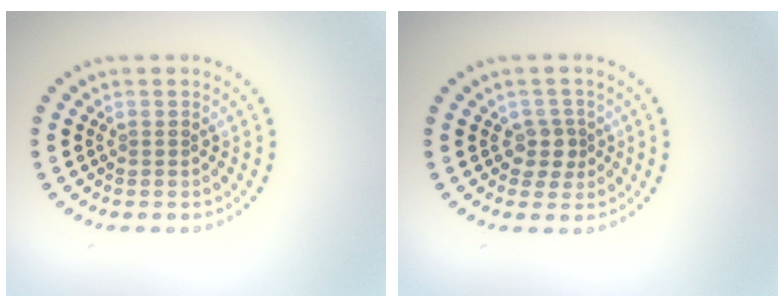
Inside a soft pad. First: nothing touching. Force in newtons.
{"total": 1.9, "press": 1.6, "slide": 1.0}